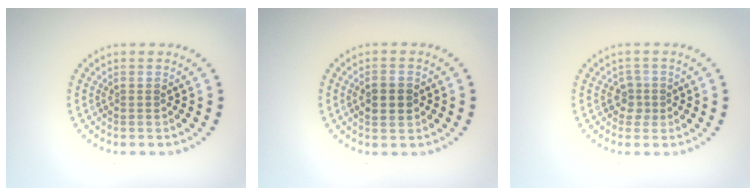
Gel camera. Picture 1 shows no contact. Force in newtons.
{"total": 2.9, "press": 2.9, "slide": 0.2}
{"total": 1.7, "press": 1.3, "slide": 1.0}